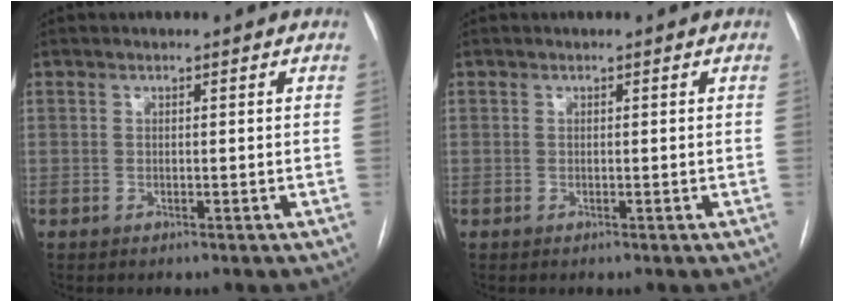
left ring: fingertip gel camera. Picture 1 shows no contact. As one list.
[{"total": 0.0}]